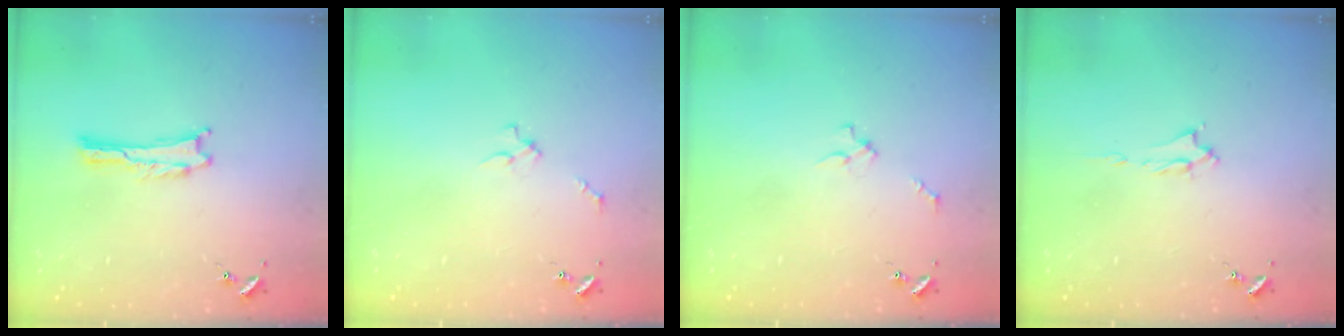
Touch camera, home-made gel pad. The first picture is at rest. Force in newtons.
{"total": 2.3, "press": 2.2, "slide": 0.3}
{"total": 2.3, "press": 2.2, "slide": 0.3}
{"total": 1.6, "press": 1.6, "slide": 0.2}